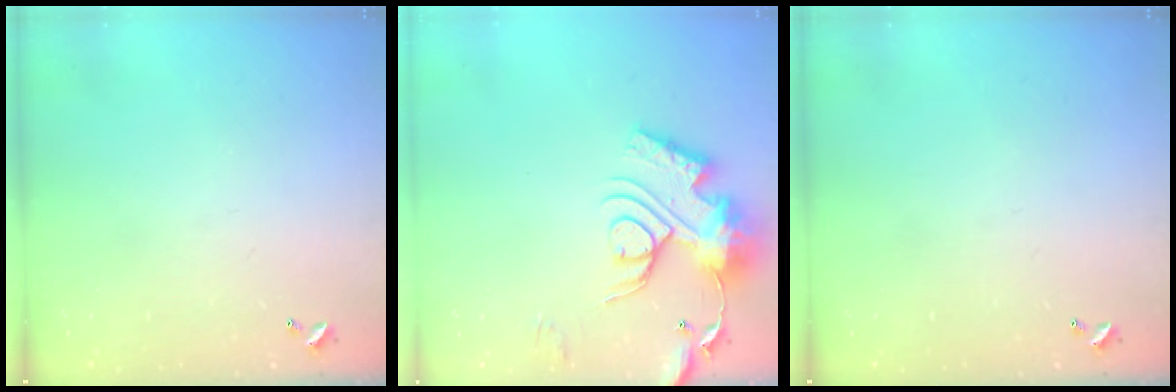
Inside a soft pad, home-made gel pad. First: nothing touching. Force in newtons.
{"total": 18.0, "press": 18.0, "slide": 1.7}
{"total": 0.0}